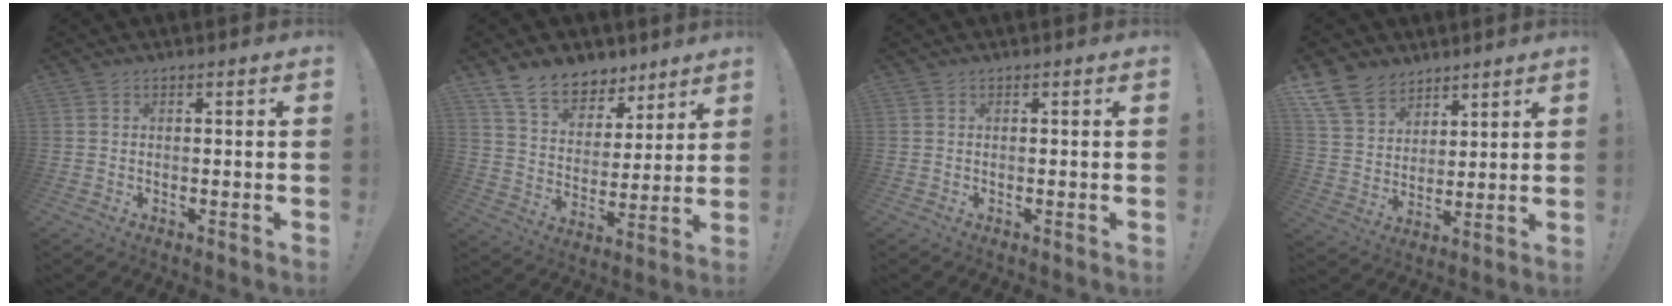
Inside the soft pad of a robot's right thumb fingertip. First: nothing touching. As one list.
[{"total": 12.9, "force": [9.8, 7.2, 4.3], "torque": [-0.082, -0.067, 0.187]}, {"total": 0.0}, {"total": 12.2, "force": [8.7, 7.8, 3.6], "torque": [-0.069, -0.060, 0.174]}]